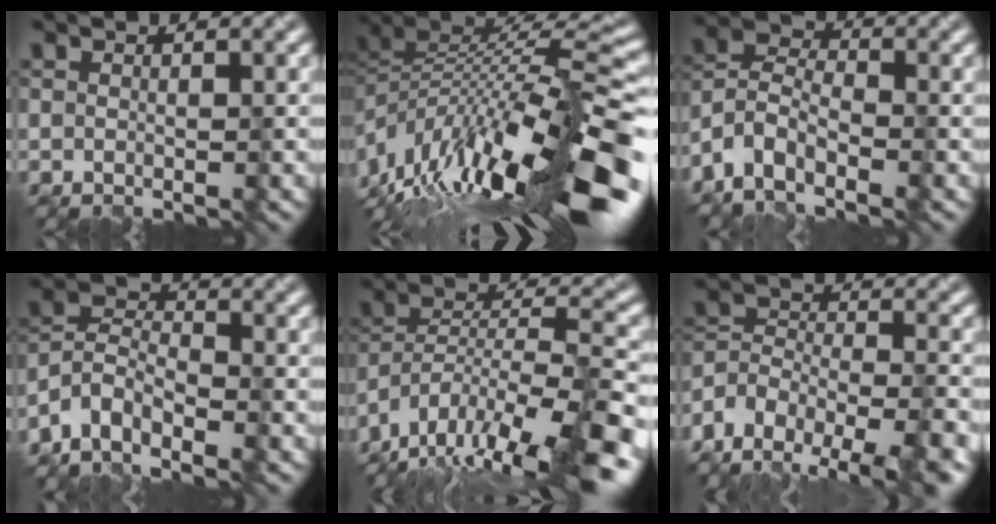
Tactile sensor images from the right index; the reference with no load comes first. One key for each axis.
{"total": 15.0, "fx": -5.7, "fy": 5.4, "fz": 12.8, "tx": -0.242, "ty": 0.021, "tz": -0.099}
{"total": 6.2, "fx": -4.4, "fy": 2.7, "fz": 3.3, "tx": -0.065, "ty": 0.002, "tz": -0.092}
{"total": 5.6, "fx": -4.2, "fy": 2.5, "fz": 2.7, "tx": -0.048, "ty": 0.007, "tz": -0.090}
{"total": 16.4, "fx": -12.7, "fy": 4.5, "fz": 9.3, "tx": -0.159, "ty": -0.001, "tz": -0.201}
{"total": 11.8, "fx": -9.2, "fy": 6.0, "fz": 4.4, "tx": -0.075, "ty": 0.008, "tz": -0.136}